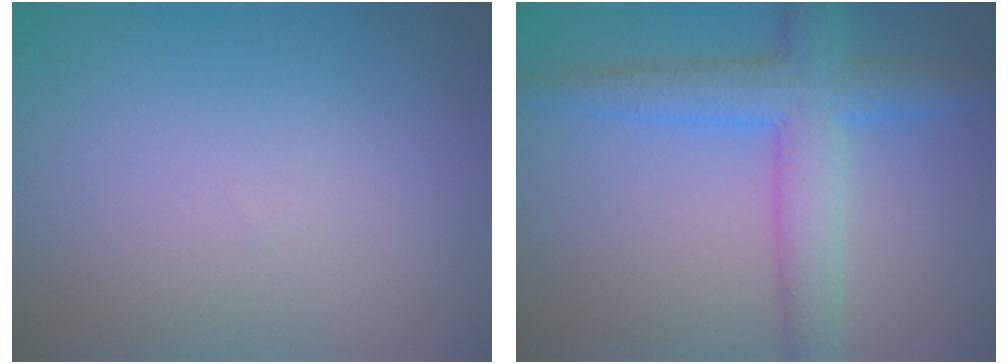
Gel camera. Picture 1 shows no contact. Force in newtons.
{"total": 5.6, "press": 5.6, "slide": 0.0}